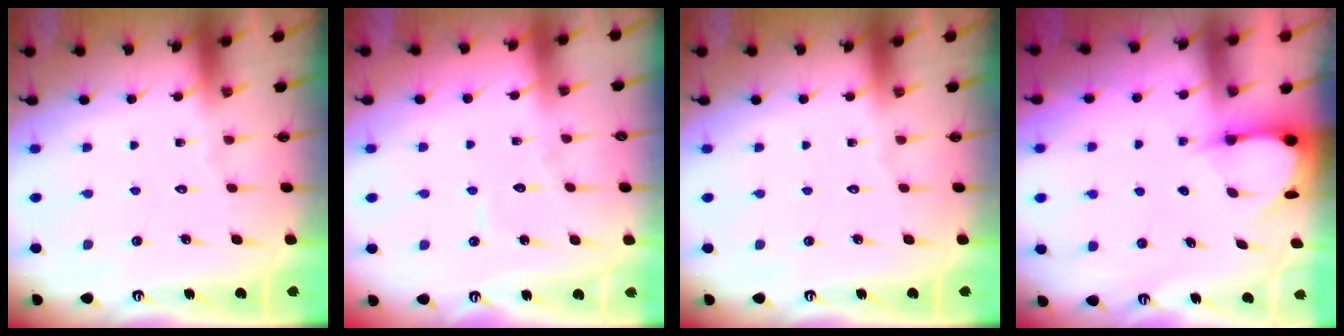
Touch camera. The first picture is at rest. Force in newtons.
{"total": 4.2, "press": 4.2, "slide": 0.4}
{"total": 0.0}
{"total": 3.6, "press": 3.6, "slide": 0.3}